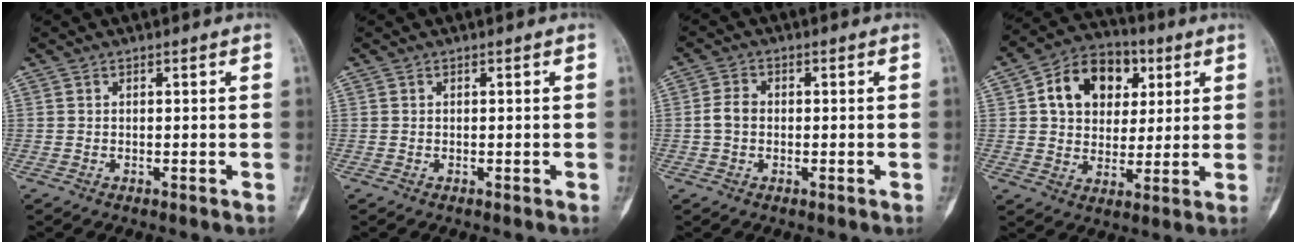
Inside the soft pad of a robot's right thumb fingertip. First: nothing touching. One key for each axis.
{"total": 0.0}
{"total": 3.3, "fx": -0.3, "fy": 2.5, "fz": 2.1, "tx": -0.040, "ty": 0.009, "tz": -0.011}
{"total": 14.3, "fx": 4.3, "fy": 10.7, "fz": 8.4, "tx": -0.097, "ty": 0.003, "tz": 0.065}